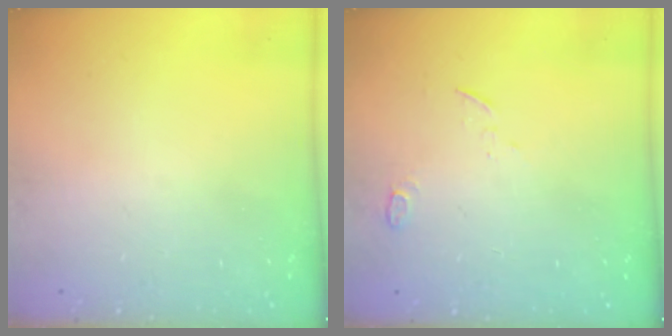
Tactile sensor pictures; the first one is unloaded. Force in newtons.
{"total": 3.7, "press": 3.6, "slide": 0.8}